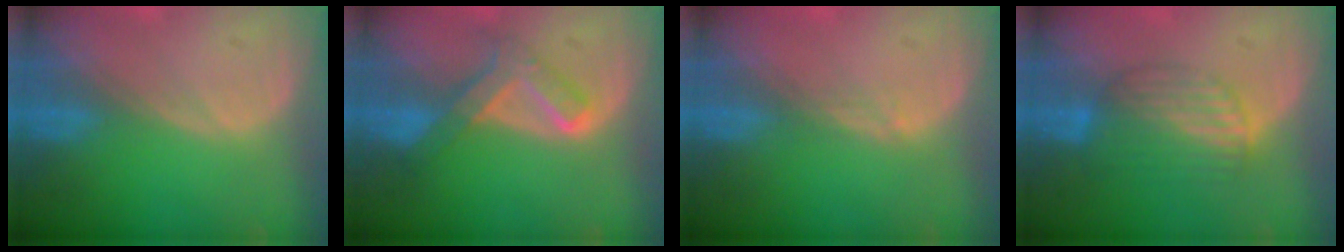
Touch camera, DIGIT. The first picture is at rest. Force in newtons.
{"total": 6.5, "press": 5.9, "slide": 2.6}
{"total": 1.0, "press": 0.7, "slide": 0.7}
{"total": 6.8, "press": 6.0, "slide": 3.2}